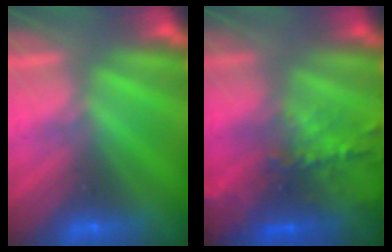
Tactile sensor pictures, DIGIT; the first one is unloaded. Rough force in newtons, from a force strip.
{"total": 8.4}